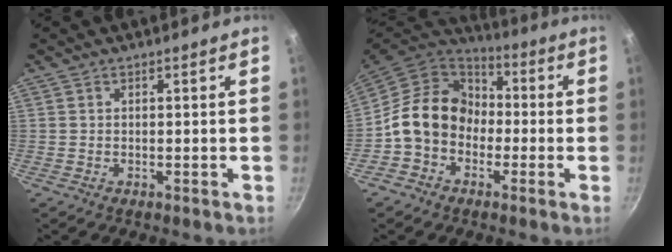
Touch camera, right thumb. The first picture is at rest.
{"total": 14.4, "force": [-1.7, 11.9, 8.0], "torque": [-0.099, 0.046, -0.050]}